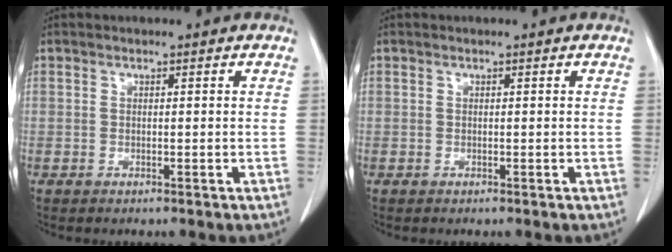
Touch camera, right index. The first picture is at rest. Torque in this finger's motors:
{"motor_torque": [0.00, 0.00, 0.00, 0.00]}